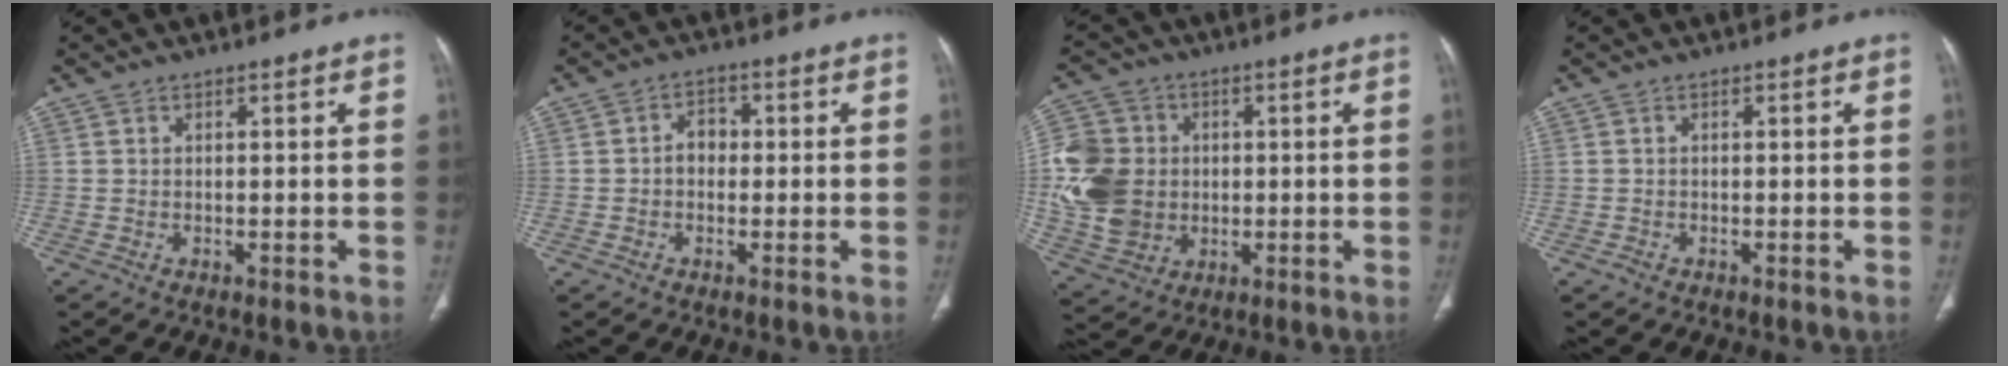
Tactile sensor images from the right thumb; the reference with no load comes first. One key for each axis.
{"total": 3.4, "fx": -0.3, "fy": 2.7, "fz": 2.0, "tx": -0.018, "ty": 0.016, "tz": -0.013}
{"total": 15.1, "fx": -0.2, "fy": 12.7, "fz": 8.1, "tx": -0.153, "ty": 0.007, "tz": 0.003}
{"total": 0.7, "fx": -0.5, "fy": 0.5, "fz": 0.2, "tx": -0.005, "ty": 0.000, "tz": -0.012}